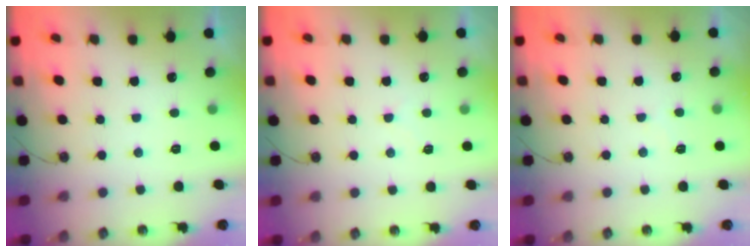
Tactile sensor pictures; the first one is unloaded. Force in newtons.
{"total": 5.4, "press": 5.4, "slide": 0.7}
{"total": 4.1, "press": 4.1, "slide": 0.5}